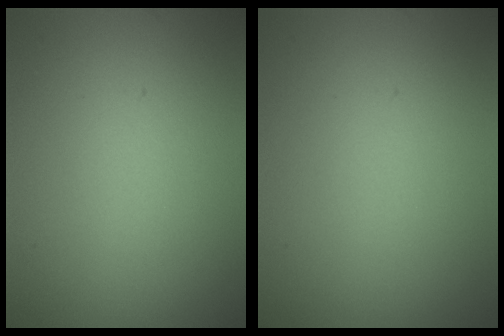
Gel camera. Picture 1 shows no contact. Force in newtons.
{"total": 0.0}